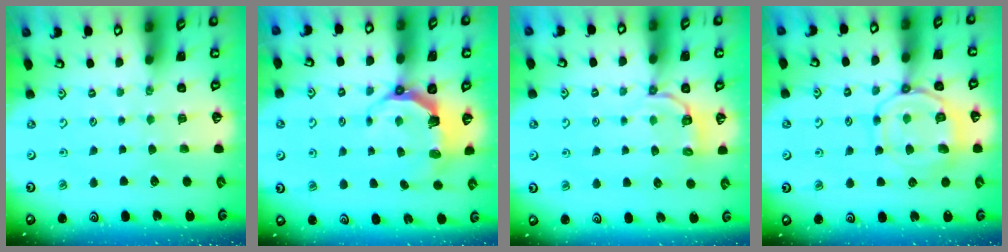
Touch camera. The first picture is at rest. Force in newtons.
{"total": 6.5, "press": 4.8, "slide": 4.3}
{"total": 4.1, "press": 3.6, "slide": 1.9}
{"total": 11.3, "press": 11.2, "slide": 1.3}